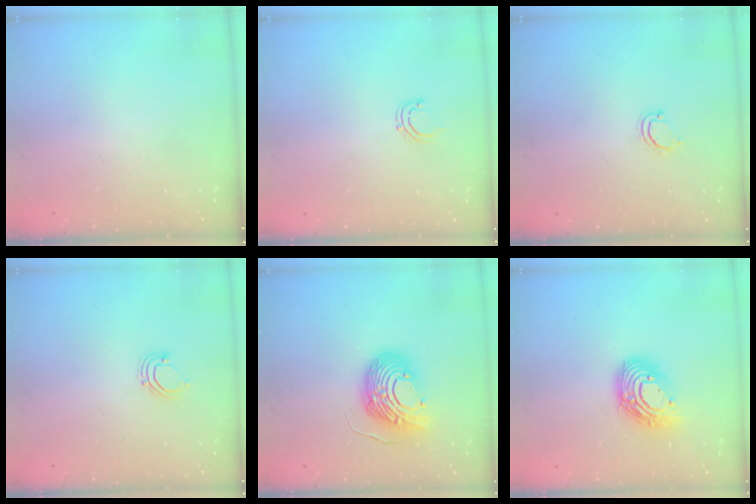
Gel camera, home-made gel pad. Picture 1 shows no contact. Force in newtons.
{"total": 3.3, "press": 3.3, "slide": 0.3}
{"total": 3.1, "press": 3.1, "slide": 0.2}
{"total": 3.4, "press": 3.3, "slide": 0.8}
{"total": 14.1, "press": 14.0, "slide": 1.2}
{"total": 13.7, "press": 13.7, "slide": 1.2}